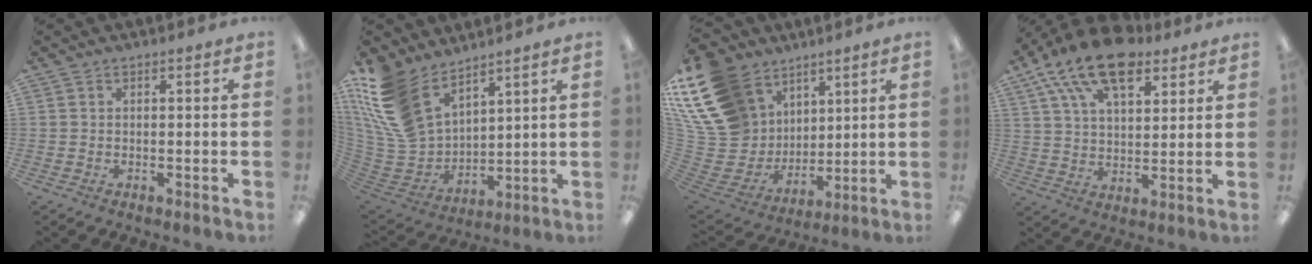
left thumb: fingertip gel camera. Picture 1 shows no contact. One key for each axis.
{"total": 17.9, "fx": 11.7, "fy": 10.2, "fz": 9.0, "tx": -0.230, "ty": -0.063, "tz": 0.223}
{"total": 23.4, "fx": 10.9, "fy": 17.5, "fz": 11.0, "tx": -0.258, "ty": -0.070, "tz": 0.232}
{"total": 18.7, "fx": 11.9, "fy": 9.0, "fz": 11.3, "tx": -0.210, "ty": -0.054, "tz": 0.208}